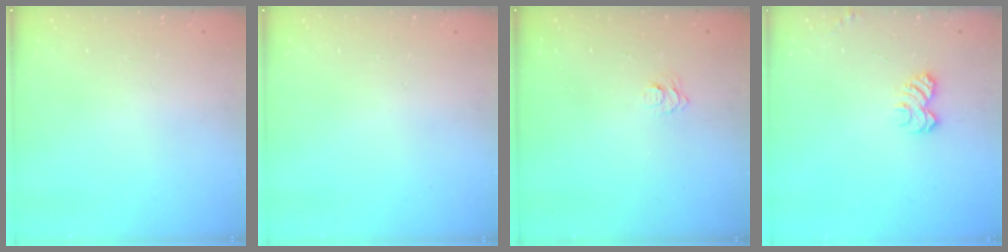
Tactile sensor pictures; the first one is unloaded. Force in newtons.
{"total": 0.0}
{"total": 5.8, "press": 5.7, "slide": 0.7}
{"total": 5.5, "press": 5.4, "slide": 0.5}